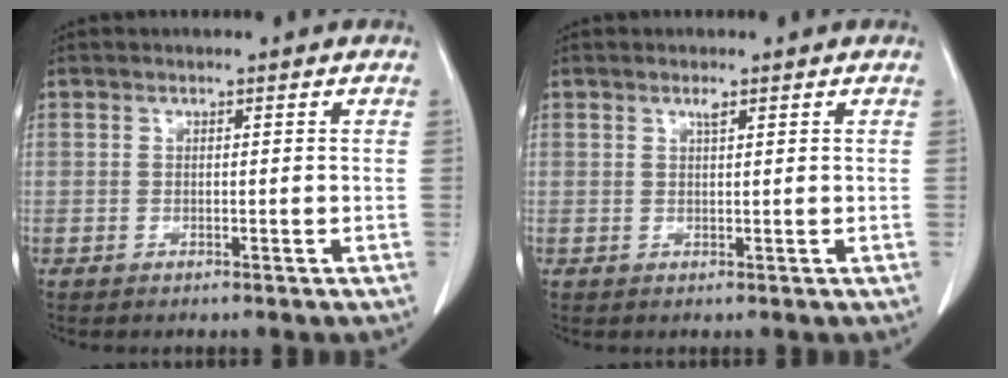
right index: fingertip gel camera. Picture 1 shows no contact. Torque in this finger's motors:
{"motor_torque": [0.04, 0.01, -0.02, 0.00]}